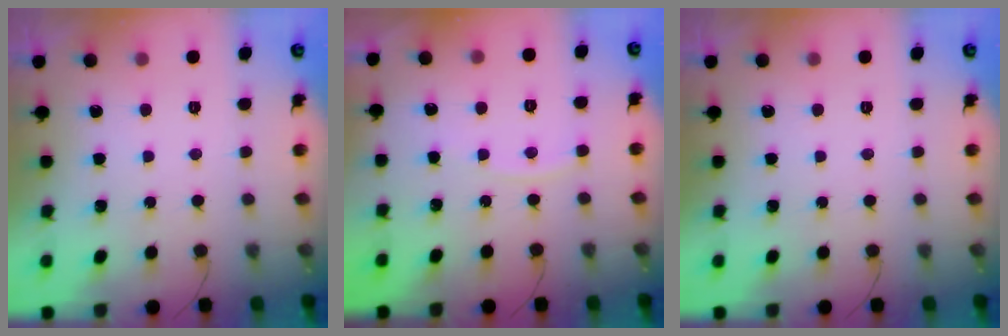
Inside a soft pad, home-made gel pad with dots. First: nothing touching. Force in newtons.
{"total": 2.8, "press": 2.7, "slide": 0.4}
{"total": 0.0}